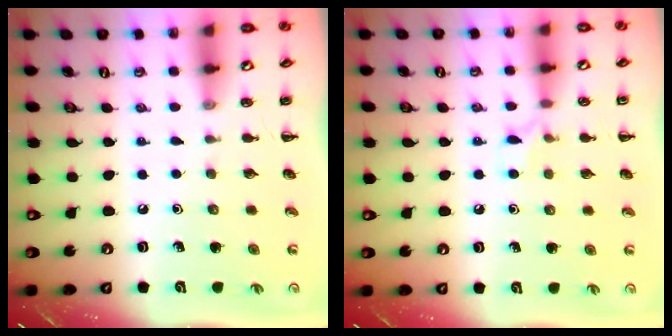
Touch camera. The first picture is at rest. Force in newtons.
{"total": 5.0, "press": 4.7, "slide": 1.6}